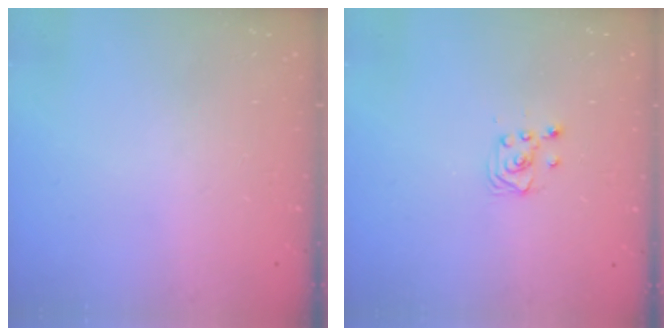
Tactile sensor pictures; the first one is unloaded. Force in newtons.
{"total": 2.9, "press": 2.9, "slide": 0.4}